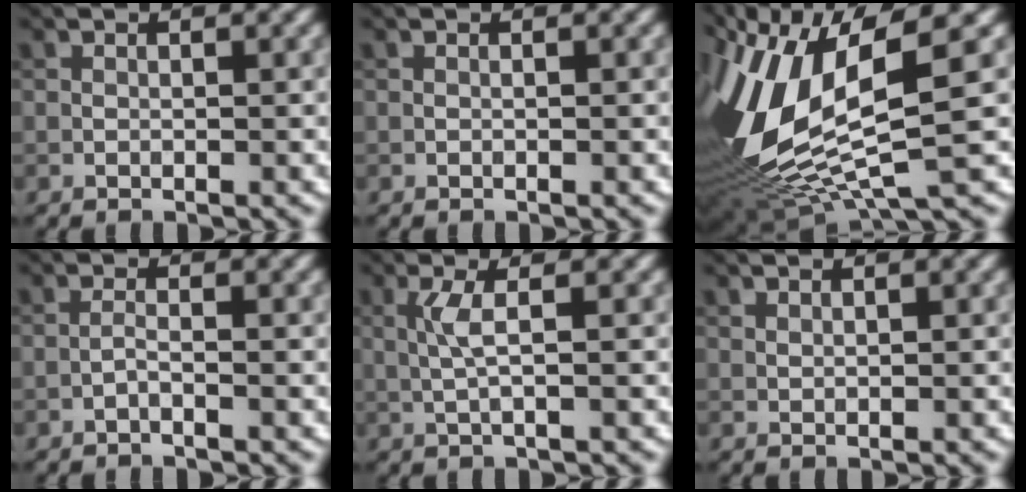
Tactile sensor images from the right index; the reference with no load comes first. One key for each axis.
{"total": 0.0}
{"total": 13.7, "fx": 0.7, "fy": 5.5, "fz": 12.5, "tx": -0.292, "ty": -0.012, "tz": 0.024}
{"total": 0.8, "fx": -0.5, "fy": 0.0, "fz": 0.6, "tx": -0.013, "ty": 0.003, "tz": -0.013}
{"total": 2.0, "fx": 0.3, "fy": 0.2, "fz": 2.0, "tx": -0.047, "ty": 0.003, "tz": 0.007}
{"total": 0.5, "fx": 0.5, "fy": 0.1, "fz": 0.1, "tx": -0.006, "ty": 0.000, "tz": 0.012}